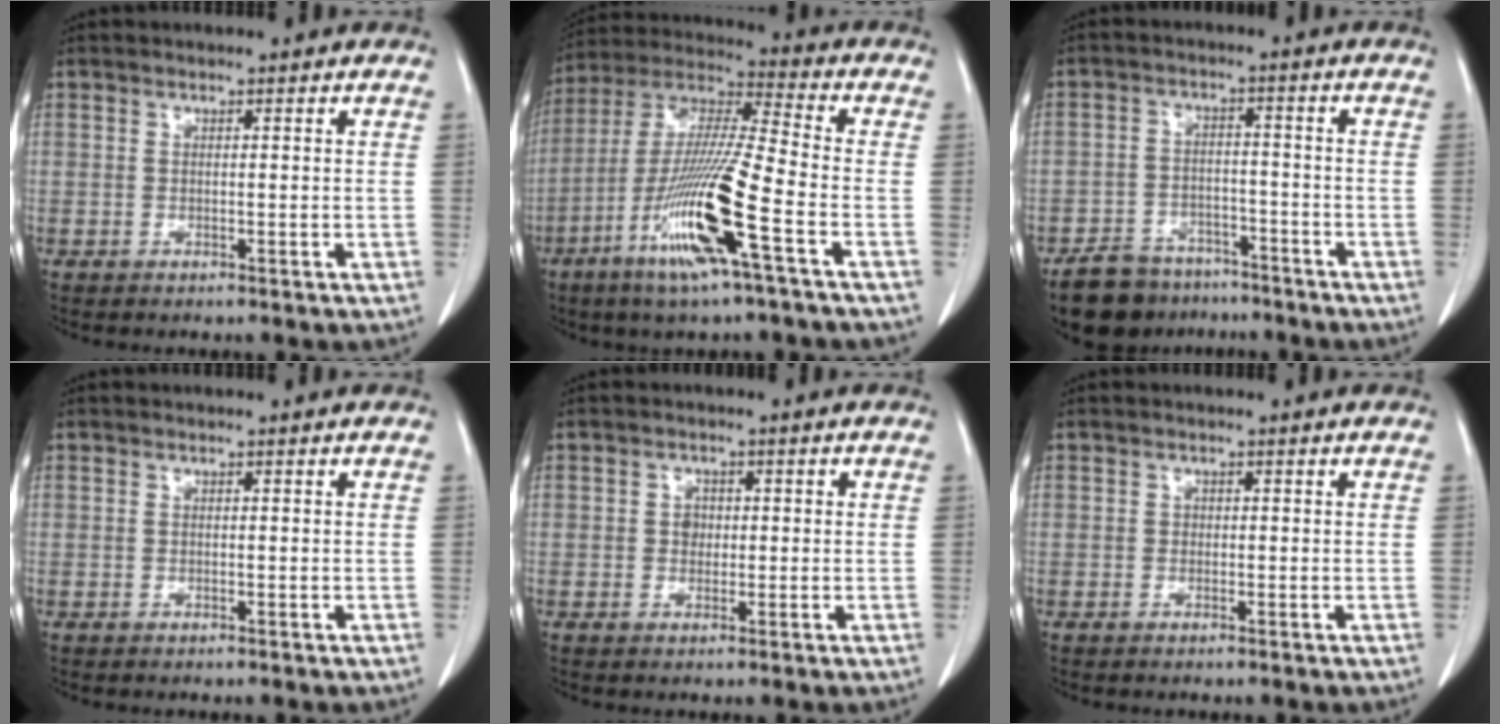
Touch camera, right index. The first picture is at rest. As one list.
[{"total": 16.4, "force": [-6.9, -0.2, 14.9], "torque": [-0.306, -0.022, -0.134]}, {"total": 9.4, "force": [-7.6, 5.0, 2.2], "torque": [-0.034, 0.007, -0.118]}, {"total": 0.0}, {"total": 1.9, "force": [0.1, 1.6, 0.9], "torque": [-0.010, 0.006, 0.003]}, {"total": 0.0}]